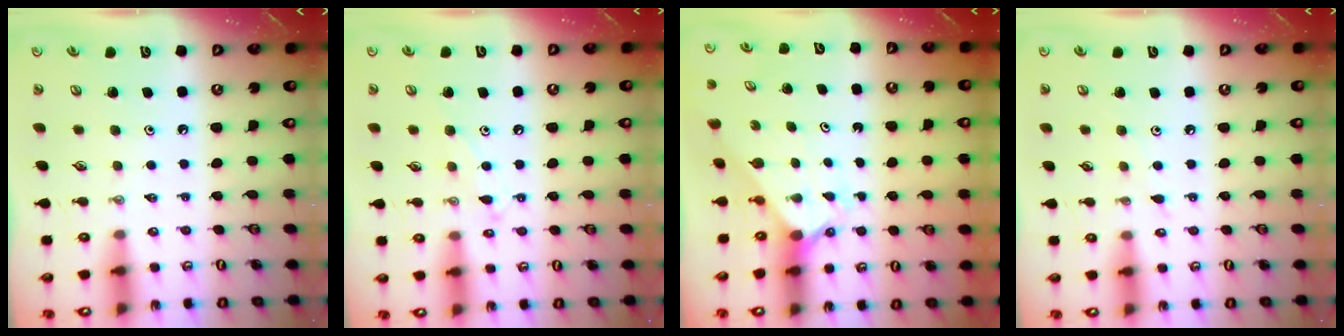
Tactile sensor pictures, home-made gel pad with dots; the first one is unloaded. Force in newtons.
{"total": 8.2, "press": 8.1, "slide": 0.7}
{"total": 1.5, "press": 1.5, "slide": 0.1}
{"total": 2.5, "press": 2.5, "slide": 0.4}